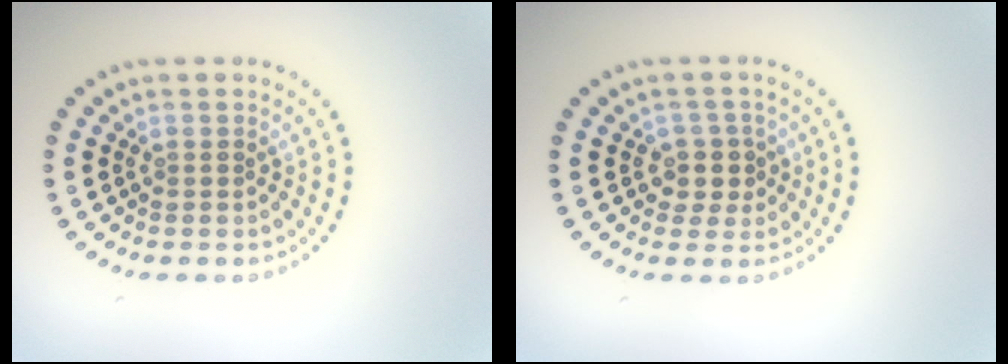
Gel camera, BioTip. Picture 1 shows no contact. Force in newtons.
{"total": 2.2, "press": 1.9, "slide": 1.2}